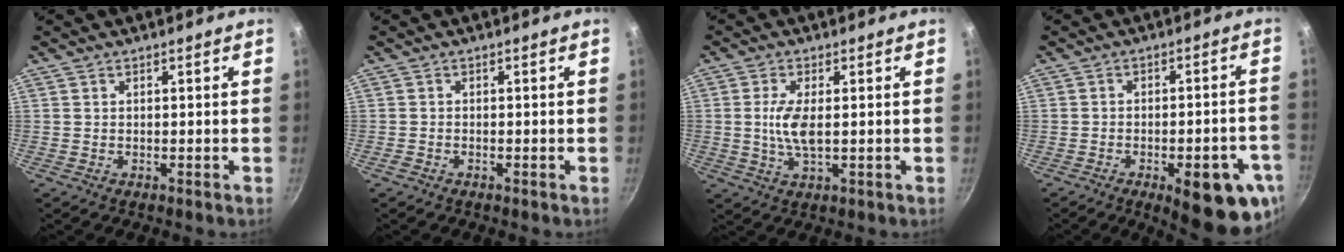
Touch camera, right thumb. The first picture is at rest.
{"total": 0.7, "force": [-0.6, 0.3, 0.3], "torque": [-0.017, 0.007, -0.014]}
{"total": 5.8, "force": [0.2, 2.1, 5.4], "torque": [-0.119, -0.002, 0.004]}
{"total": 16.0, "force": [-6.5, 5.8, 13.4], "torque": [-0.135, 0.014, -0.076]}